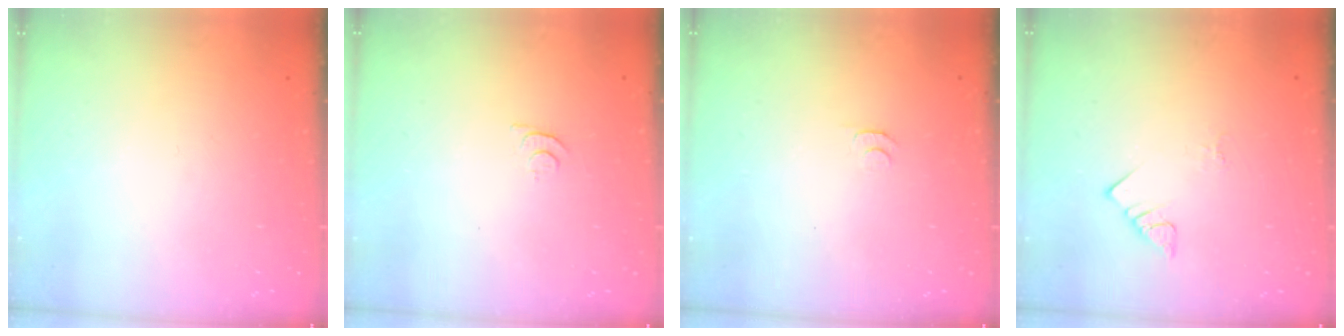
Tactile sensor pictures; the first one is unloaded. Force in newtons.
{"total": 4.1, "press": 4.1, "slide": 0.5}
{"total": 3.5, "press": 3.4, "slide": 0.4}
{"total": 2.7, "press": 2.7, "slide": 0.3}